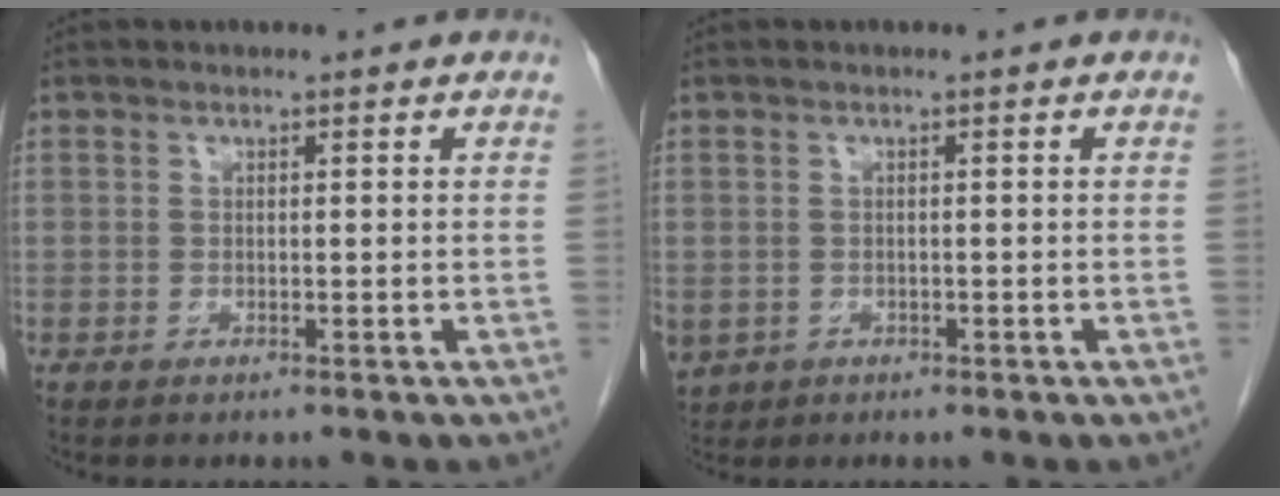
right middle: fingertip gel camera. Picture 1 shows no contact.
{"total": 3.7, "force": [-1.4, 3.2, 1.2], "torque": [-0.030, -0.003, -0.015]}